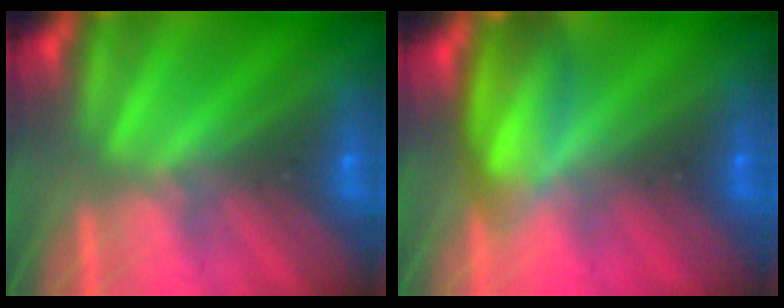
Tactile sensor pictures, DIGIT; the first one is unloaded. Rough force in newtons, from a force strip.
{"total": 5.6}